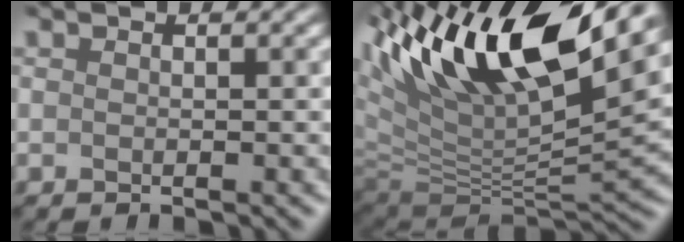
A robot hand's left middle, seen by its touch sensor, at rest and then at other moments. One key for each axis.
{"total": 13.5, "fx": 7.1, "fy": 4.3, "fz": 10.7, "tx": -0.216, "ty": 0.012, "tz": 0.142}